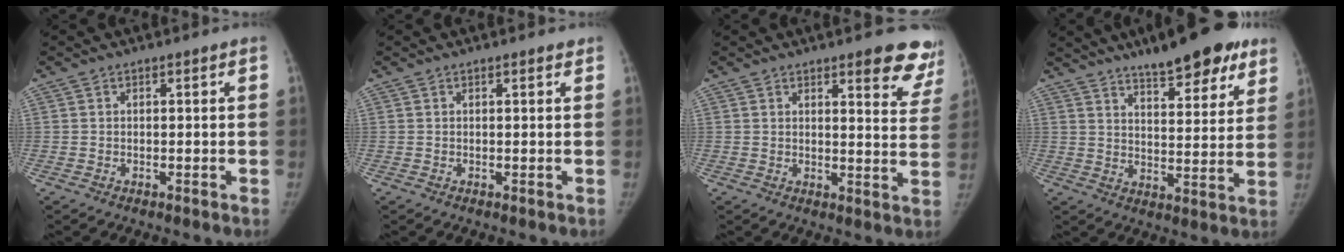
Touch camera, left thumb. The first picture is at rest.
{"total": 0.6, "force": [0.5, 0.2, 0.2], "torque": [-0.004, -0.002, 0.005]}
{"total": 11.5, "force": [8.2, 3.5, 7.3], "torque": [-0.041, -0.044, 0.079]}
{"total": 17.2, "force": [12.2, 5.2, 11.0], "torque": [-0.120, -0.046, 0.175]}